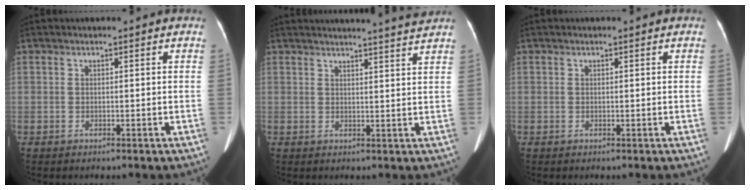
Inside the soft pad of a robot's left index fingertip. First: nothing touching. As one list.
[{"total": 8.3, "force": [7.9, -1.4, 2.2], "torque": [-0.028, -0.011, 0.087]}, {"total": 0.0}]